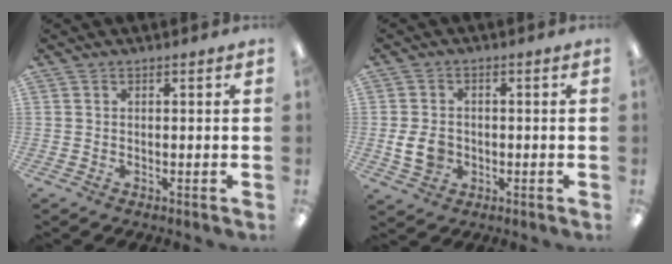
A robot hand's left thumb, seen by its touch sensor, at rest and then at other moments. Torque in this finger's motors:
{"motor_torque": [-0.21, 0.39, 0.24, -0.21, 0.03]}